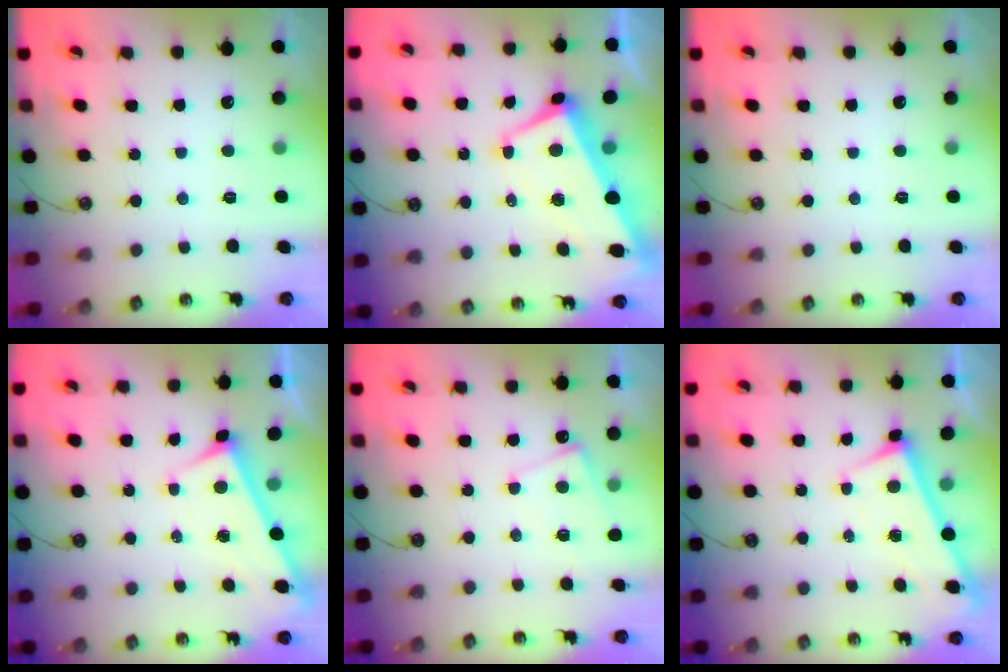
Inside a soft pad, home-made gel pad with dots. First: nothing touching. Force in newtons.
{"total": 1.7, "press": 1.1, "slide": 1.3}
{"total": 0.0}
{"total": 3.1, "press": 3.1, "slide": 0.2}
{"total": 4.2, "press": 4.2, "slide": 0.4}
{"total": 3.0, "press": 3.0, "slide": 0.1}